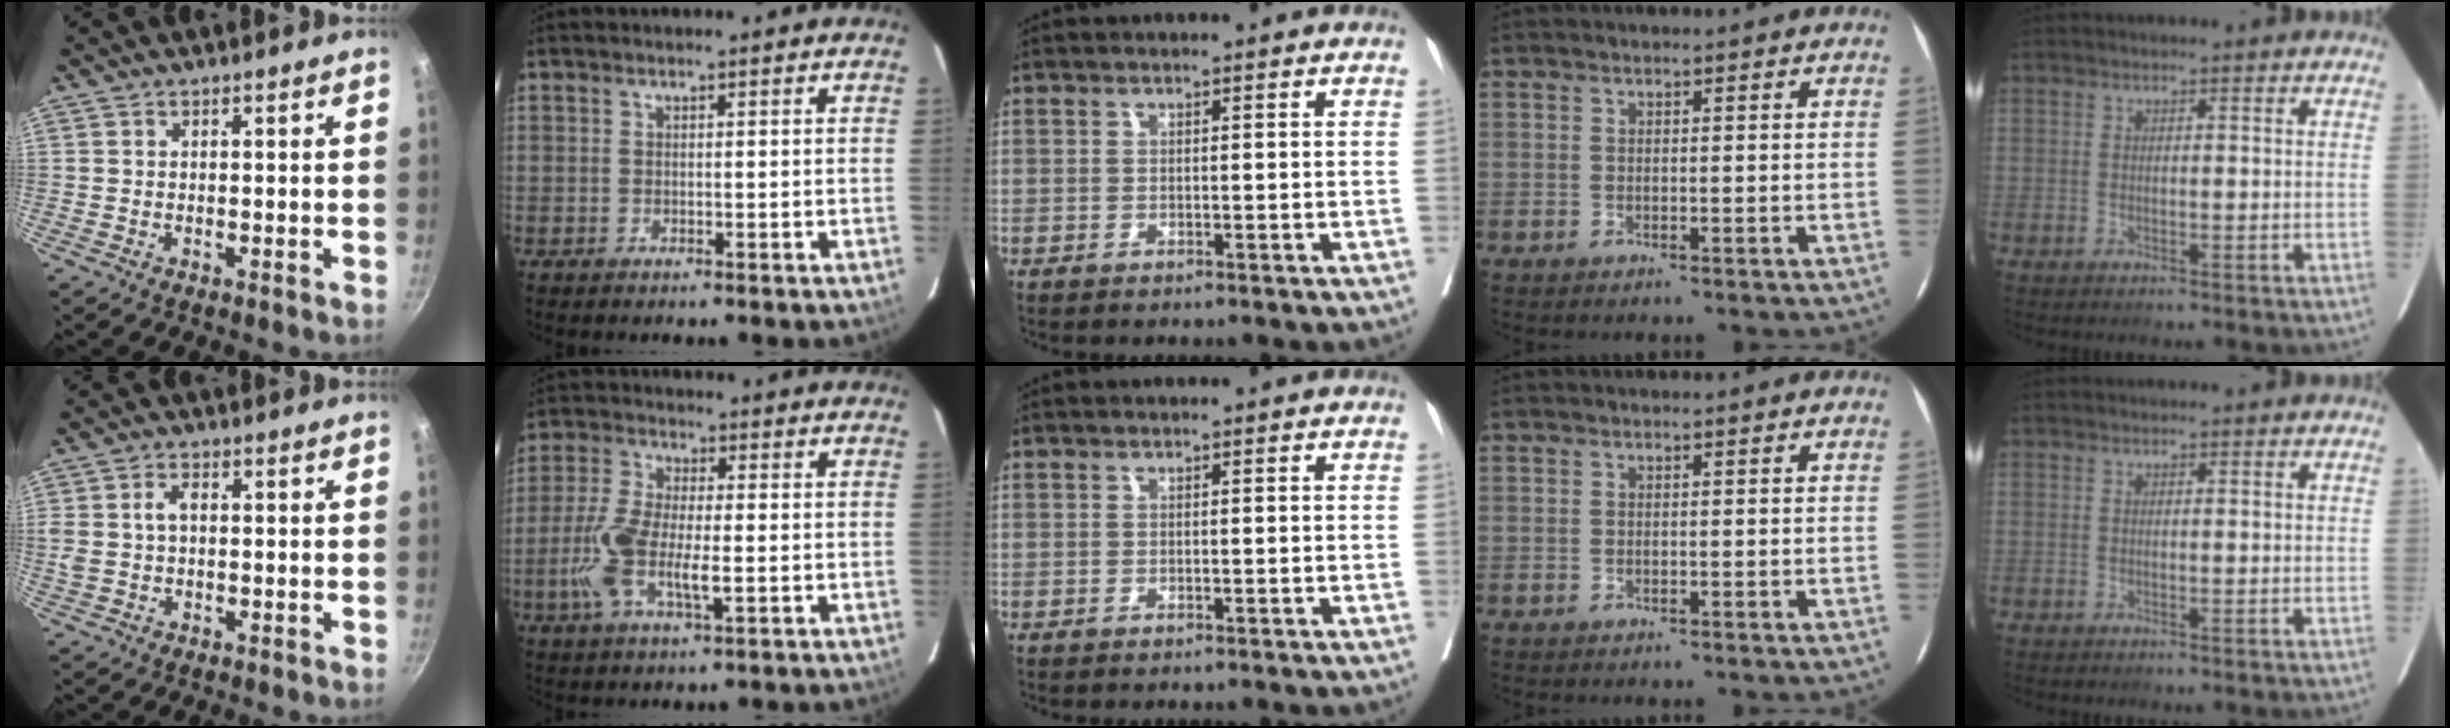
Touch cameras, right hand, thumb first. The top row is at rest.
{"thumb": {"total": 4.4, "force": [0.3, 2.9, 3.3], "torque": [-0.075, 0.014, 0.007]}, "index": {"total": 9.7, "force": [-2.1, 2.9, 9.0], "torque": [-0.196, 0.000, -0.039]}}